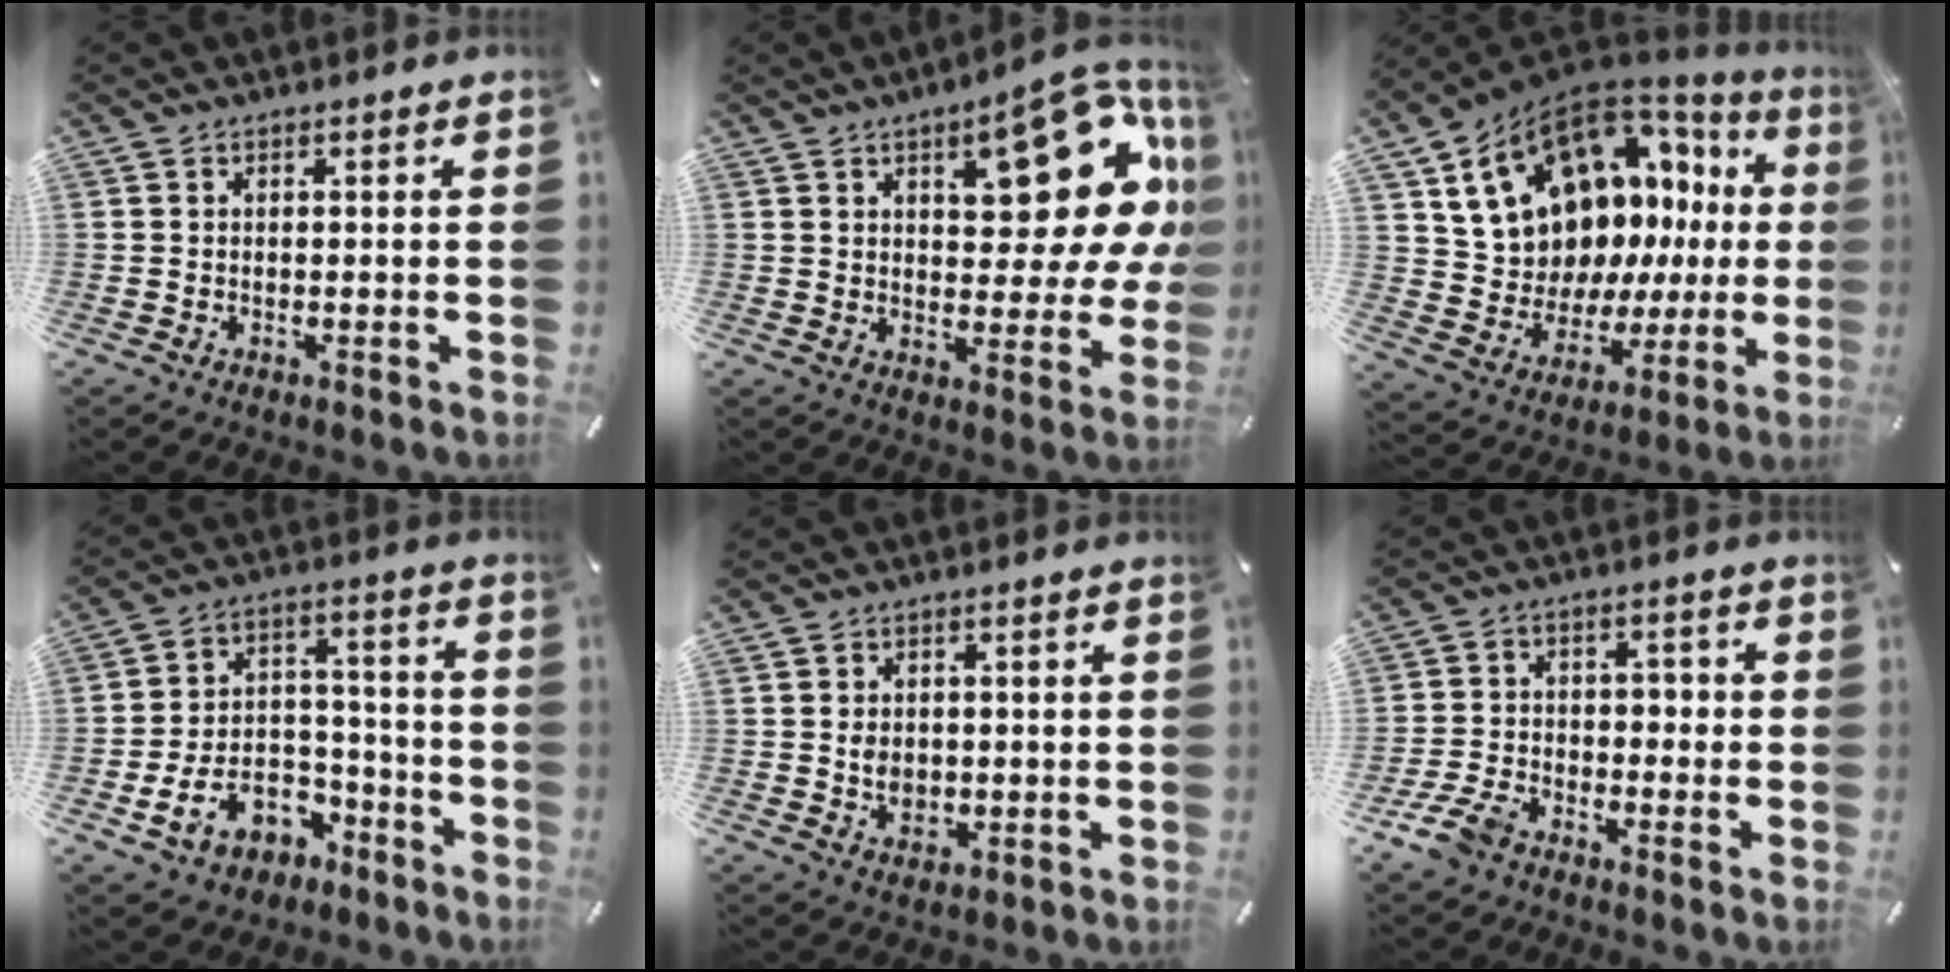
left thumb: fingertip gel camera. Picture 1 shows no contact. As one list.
[{"total": 20.6, "force": [9.1, 9.8, 15.6], "torque": [-0.177, -0.069, 0.145]}, {"total": 16.4, "force": [8.4, 11.6, 8.0], "torque": [-0.145, -0.072, 0.177]}, {"total": 12.2, "force": [-5.5, 9.3, 5.8], "torque": [-0.099, 0.044, -0.085]}, {"total": 4.2, "force": [-0.4, 3.5, 2.3], "torque": [-0.042, -0.005, -0.012]}, {"total": 8.0, "force": [-5.0, 5.3, 3.2], "torque": [-0.070, 0.030, -0.095]}]